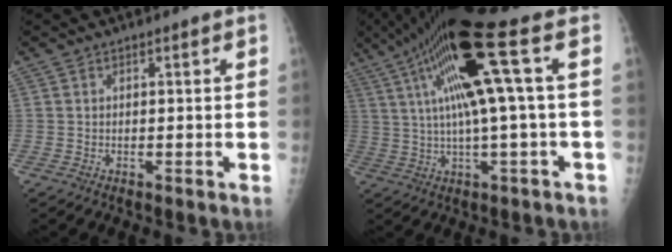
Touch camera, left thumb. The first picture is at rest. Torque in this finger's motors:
{"motor_torque": [-0.02, 1.52, 2.08, -0.71, 0.33]}